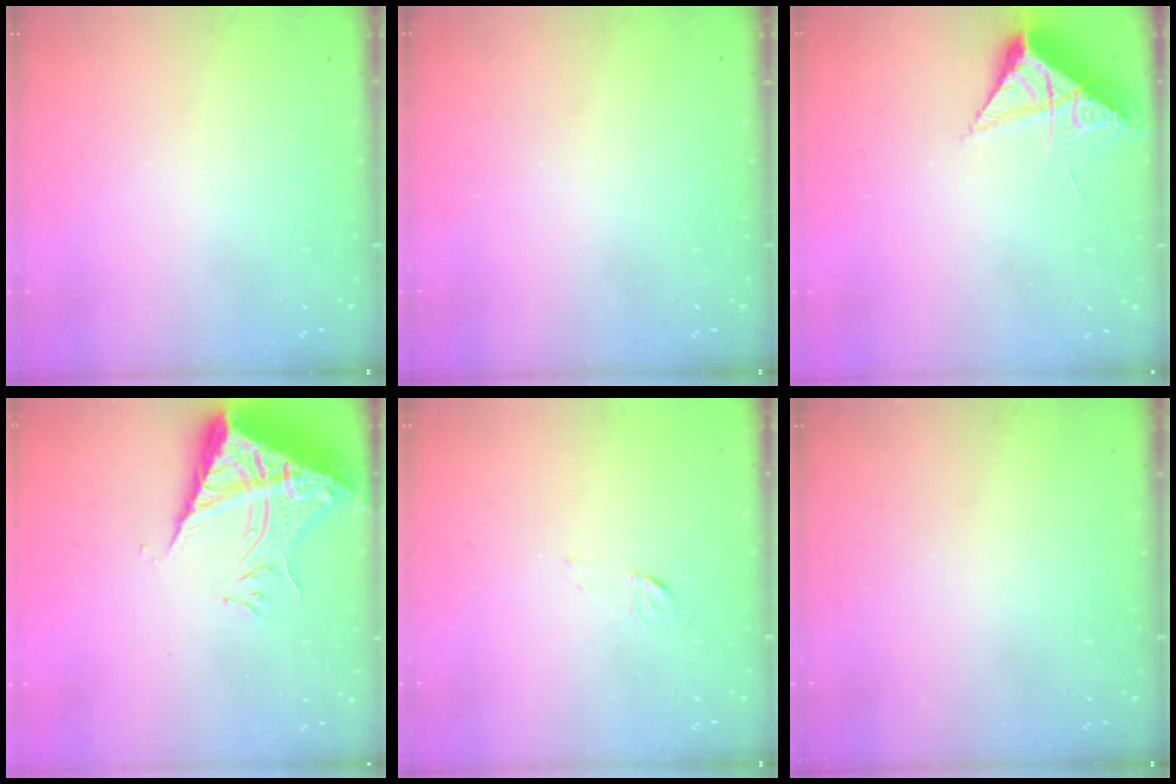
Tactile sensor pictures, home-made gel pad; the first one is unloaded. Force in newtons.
{"total": 0.0}
{"total": 8.5, "press": 8.5, "slide": 0.5}
{"total": 10.3, "press": 10.2, "slide": 1.1}
{"total": 3.4, "press": 3.4, "slide": 0.3}
{"total": 0.0}